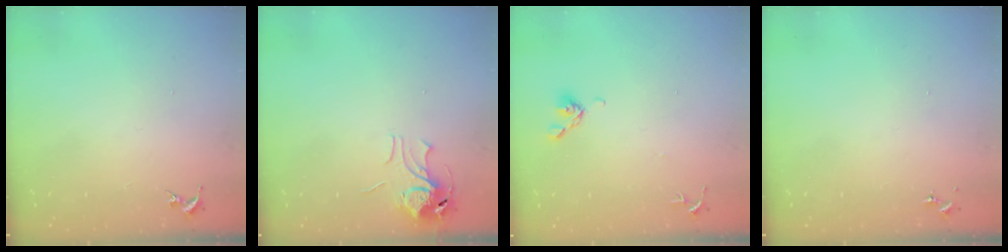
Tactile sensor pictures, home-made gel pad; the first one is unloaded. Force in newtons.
{"total": 8.0, "press": 8.0, "slide": 0.5}
{"total": 6.1, "press": 5.7, "slide": 2.3}
{"total": 0.0}